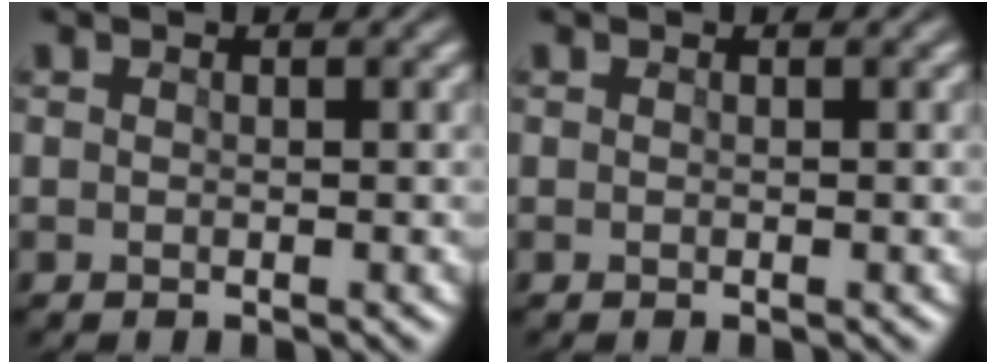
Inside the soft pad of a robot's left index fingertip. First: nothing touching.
{"total": 0.0}